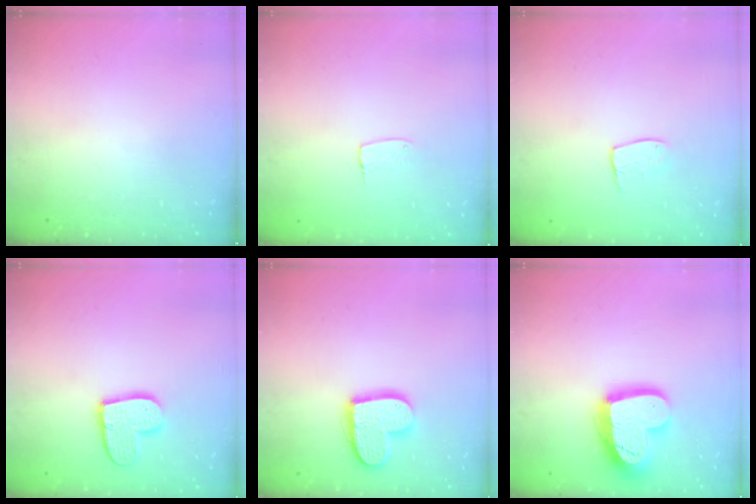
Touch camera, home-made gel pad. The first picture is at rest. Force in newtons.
{"total": 4.3, "press": 4.3, "slide": 0.4}
{"total": 6.6, "press": 6.6, "slide": 0.4}
{"total": 11.5, "press": 11.4, "slide": 0.9}
{"total": 13.2, "press": 13.1, "slide": 0.7}
{"total": 18.3, "press": 18.2, "slide": 1.6}